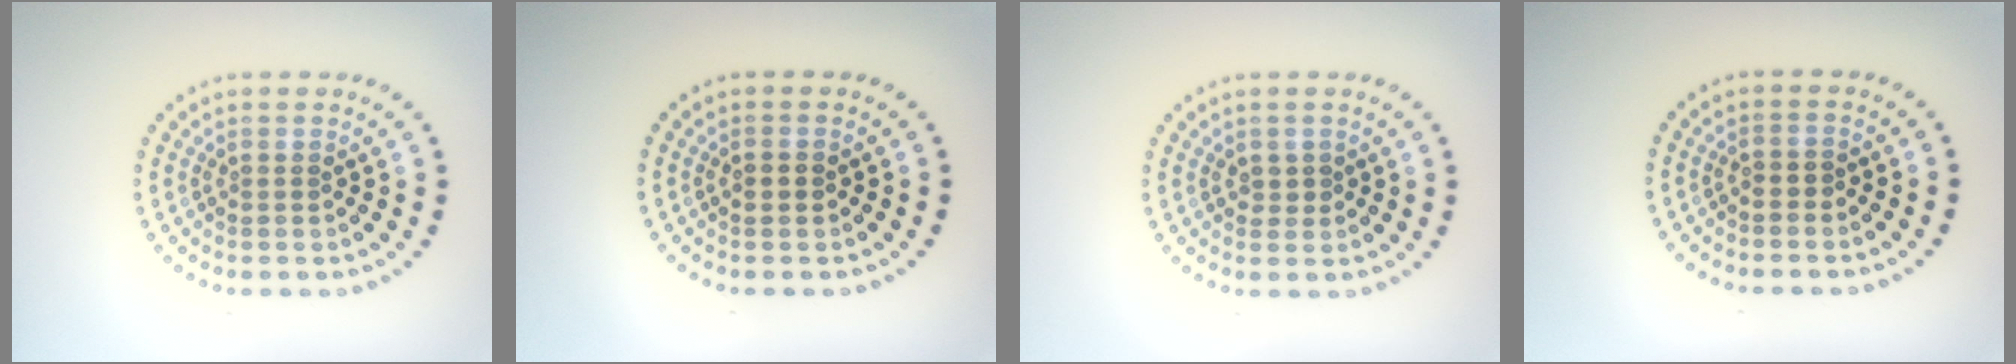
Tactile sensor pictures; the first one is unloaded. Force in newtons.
{"total": 1.2, "press": 1.2, "slide": 0.2}
{"total": 0.7, "press": 0.7, "slide": 0.2}
{"total": 0.6, "press": 0.4, "slide": 0.4}